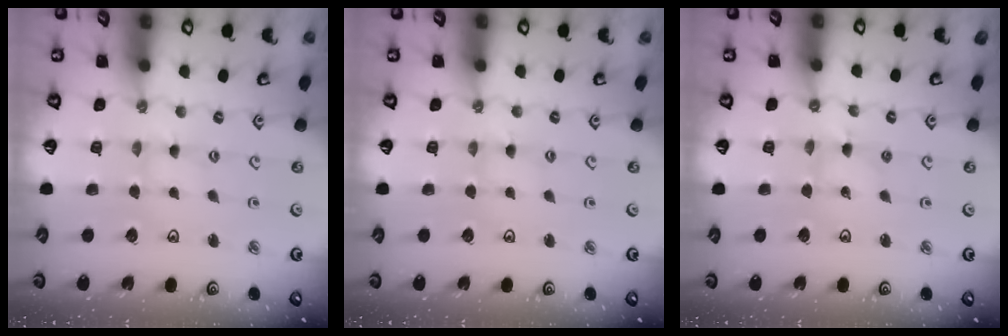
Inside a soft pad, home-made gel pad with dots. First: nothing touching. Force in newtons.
{"total": 2.0, "press": 2.0, "slide": 0.4}
{"total": 1.4, "press": 1.4, "slide": 0.2}